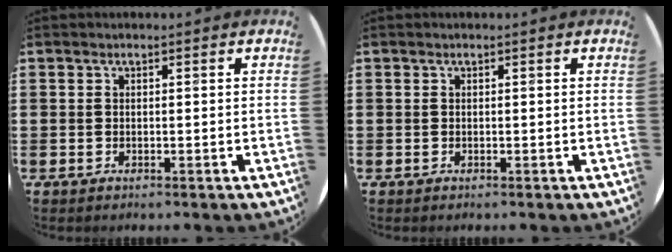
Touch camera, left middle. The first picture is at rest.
{"total": 0.0}